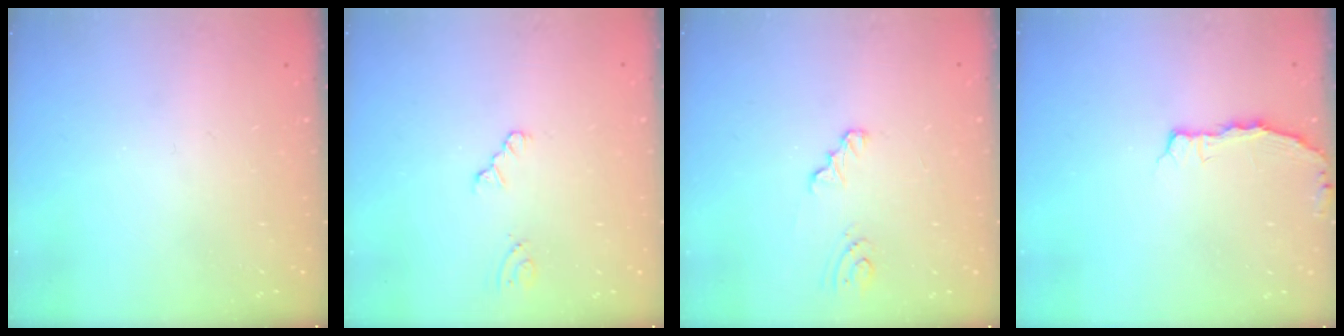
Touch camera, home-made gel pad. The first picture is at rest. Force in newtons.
{"total": 1.2, "press": 1.2, "slide": 0.2}
{"total": 2.6, "press": 2.6, "slide": 0.3}
{"total": 2.7, "press": 2.7, "slide": 0.5}